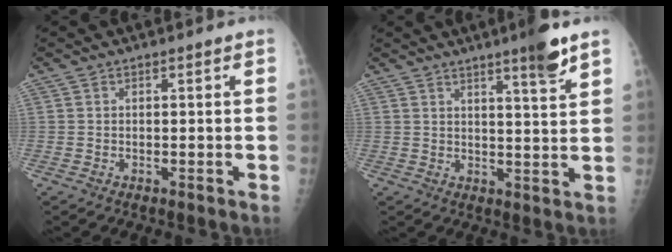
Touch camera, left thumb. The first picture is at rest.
{"total": 6.4, "force": [4.3, 0.2, 4.6], "torque": [-0.063, -0.030, 0.062]}